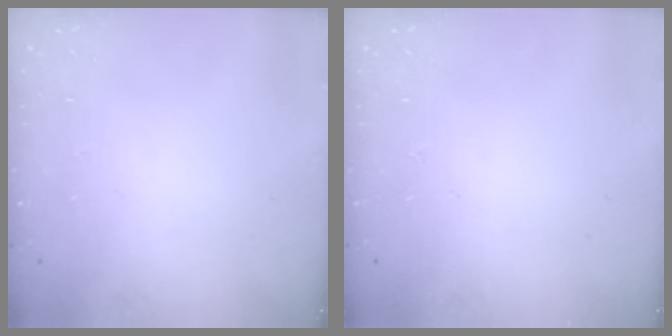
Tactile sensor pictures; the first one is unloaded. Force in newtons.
{"total": 0.0}